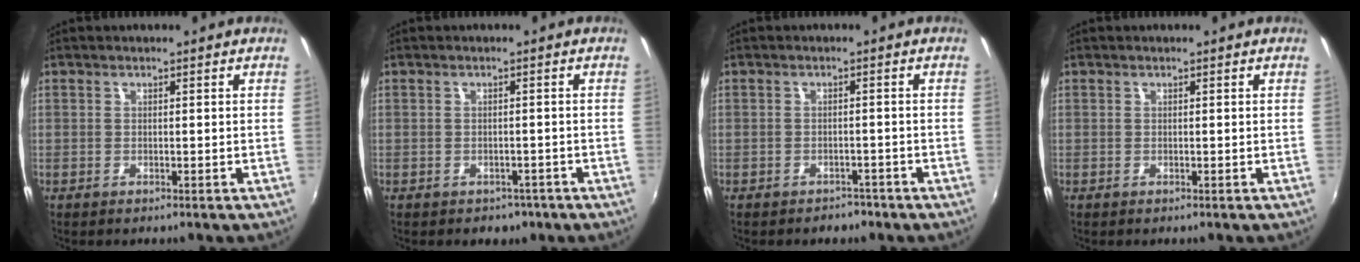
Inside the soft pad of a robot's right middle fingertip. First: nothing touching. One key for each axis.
{"total": 3.8, "fx": -2.5, "fy": 2.5, "fz": 1.3, "tx": -0.028, "ty": -0.008, "tz": -0.028}
{"total": 3.4, "fx": -2.8, "fy": 1.7, "fz": 0.8, "tx": -0.017, "ty": -0.002, "tz": -0.035}
{"total": 0.0}